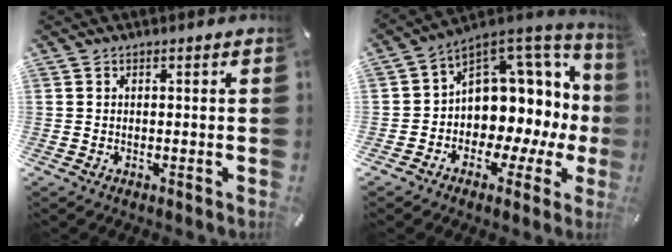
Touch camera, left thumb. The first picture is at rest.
{"total": 11.1, "force": [3.3, 8.6, 6.1], "torque": [-0.080, -0.064, 0.054]}